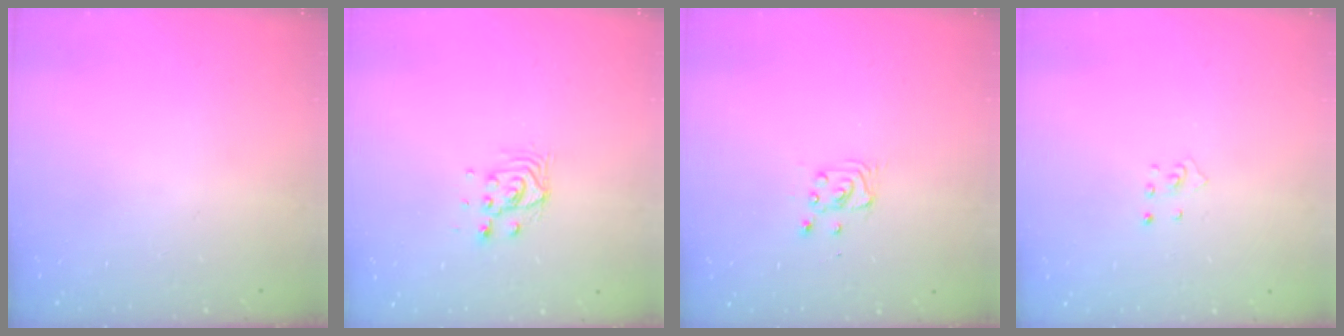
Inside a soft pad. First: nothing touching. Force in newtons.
{"total": 6.4, "press": 6.4, "slide": 0.2}
{"total": 2.9, "press": 2.9, "slide": 0.4}
{"total": 2.9, "press": 2.9, "slide": 0.3}